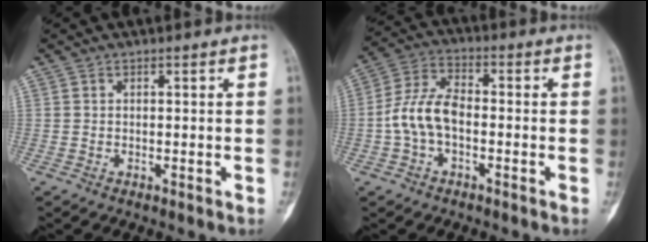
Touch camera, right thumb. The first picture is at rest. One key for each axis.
{"total": 8.9, "fx": -1.7, "fy": 5.1, "fz": 7.0, "tx": -0.143, "ty": 0.031, "tz": -0.039}